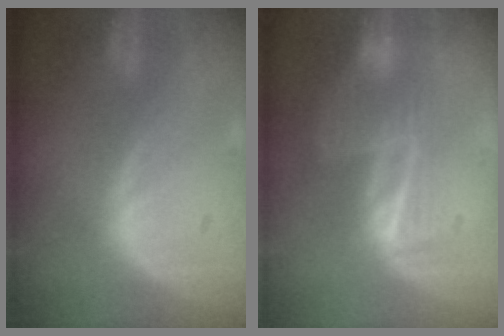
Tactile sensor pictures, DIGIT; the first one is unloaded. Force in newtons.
{"total": 6.9, "press": 6.0, "slide": 3.5}